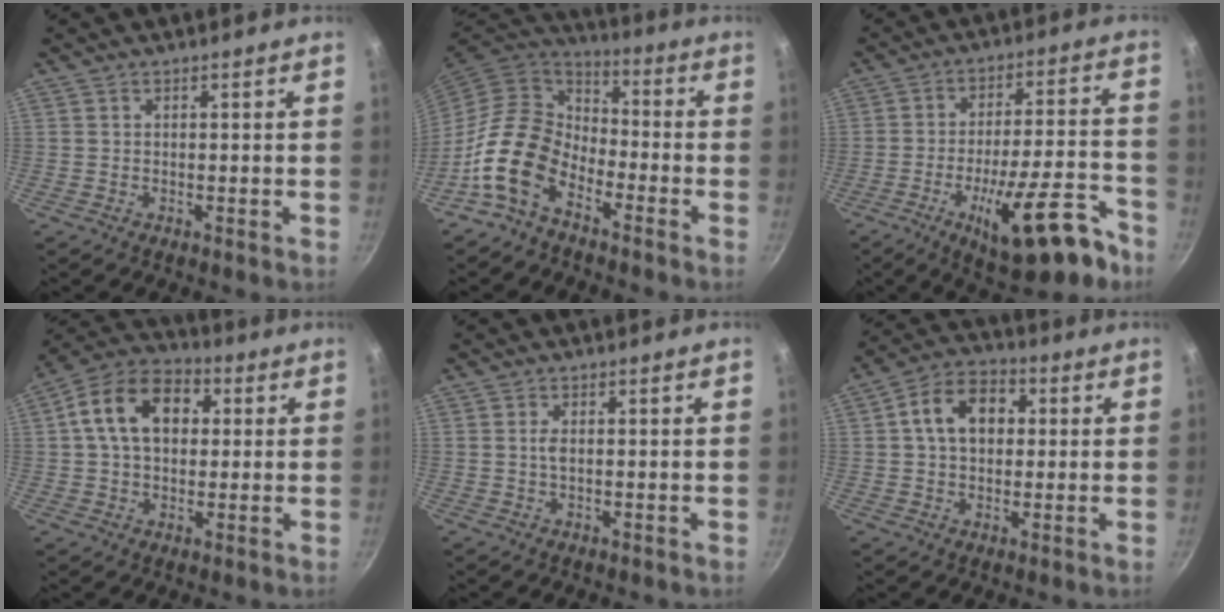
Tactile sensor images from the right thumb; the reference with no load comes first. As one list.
[{"total": 13.7, "force": [-7.1, 8.8, 7.7], "torque": [-0.111, 0.057, -0.158]}, {"total": 19.0, "force": [-10.1, 6.3, 14.9], "torque": [-0.189, 0.059, -0.140]}, {"total": 14.1, "force": [2.7, 9.9, 9.7], "torque": [-0.137, 0.024, 0.027]}, {"total": 1.5, "force": [0.1, 0.6, 1.3], "torque": [-0.028, 0.001, 0.000]}, {"total": 10.9, "force": [1.8, 7.8, 7.4], "torque": [-0.093, 0.022, 0.015]}]